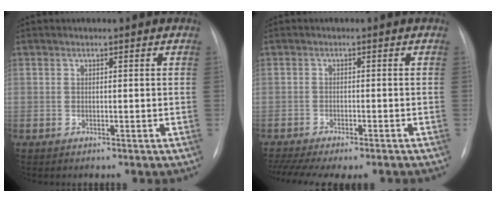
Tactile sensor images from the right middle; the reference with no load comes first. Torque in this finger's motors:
{"motor_torque": [1.07, -1.07, 0.19, 0.08]}